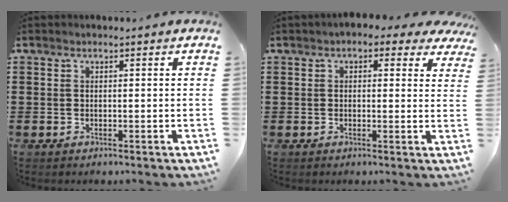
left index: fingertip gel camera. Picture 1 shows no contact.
{"total": 2.4, "force": [1.5, 1.2, 1.4], "torque": [-0.026, 0.003, 0.023]}